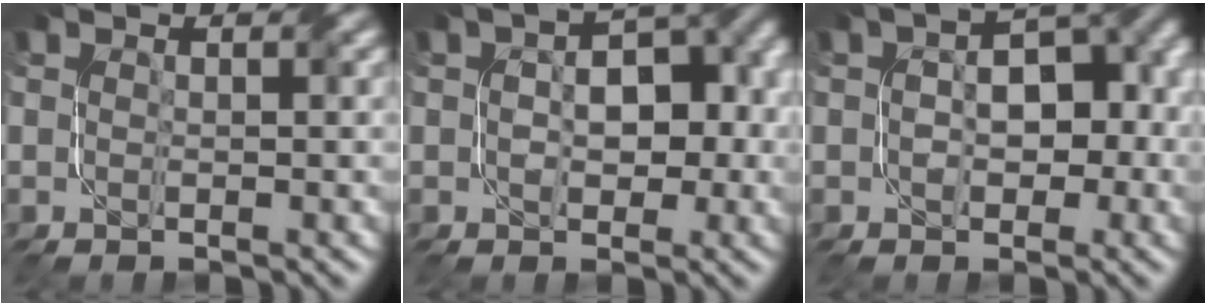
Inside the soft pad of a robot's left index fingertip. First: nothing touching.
{"total": 6.1, "force": [-0.7, 3.8, 4.8], "torque": [-0.054, 0.018, -0.011]}
{"total": 6.9, "force": [-1.2, 4.1, 5.4], "torque": [-0.053, 0.021, -0.016]}